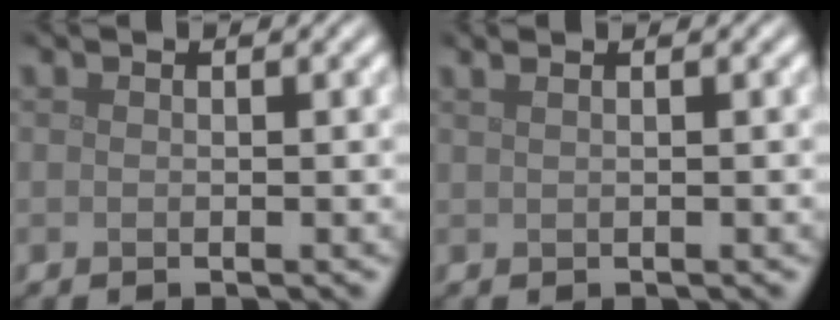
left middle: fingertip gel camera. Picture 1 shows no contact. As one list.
[{"total": 2.0, "force": [1.2, 1.0, 1.3], "torque": [-0.014, 0.002, -0.001]}]